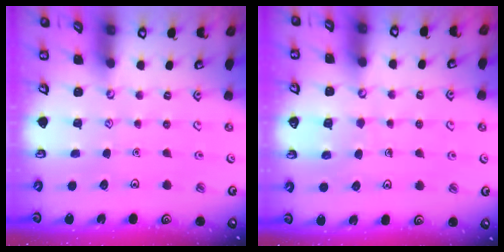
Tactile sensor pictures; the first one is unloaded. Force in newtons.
{"total": 4.7, "press": 4.7, "slide": 0.4}